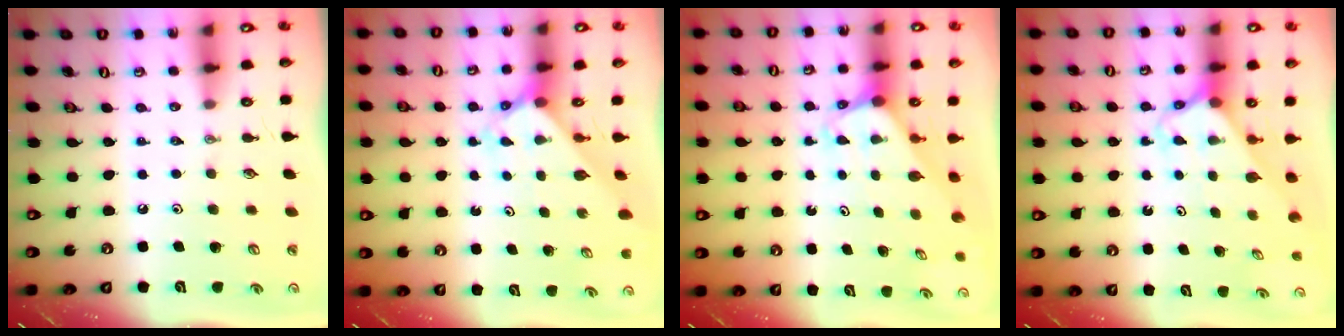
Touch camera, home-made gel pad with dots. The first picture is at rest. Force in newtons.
{"total": 2.5, "press": 2.5, "slide": 0.2}
{"total": 1.9, "press": 1.9, "slide": 0.1}
{"total": 2.5, "press": 2.5, "slide": 0.2}